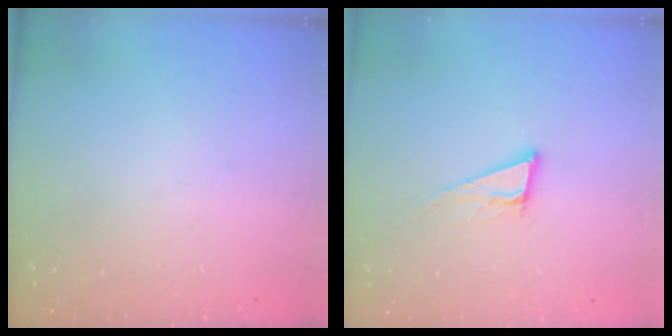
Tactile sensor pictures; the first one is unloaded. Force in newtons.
{"total": 11.3, "press": 10.9, "slide": 3.3}